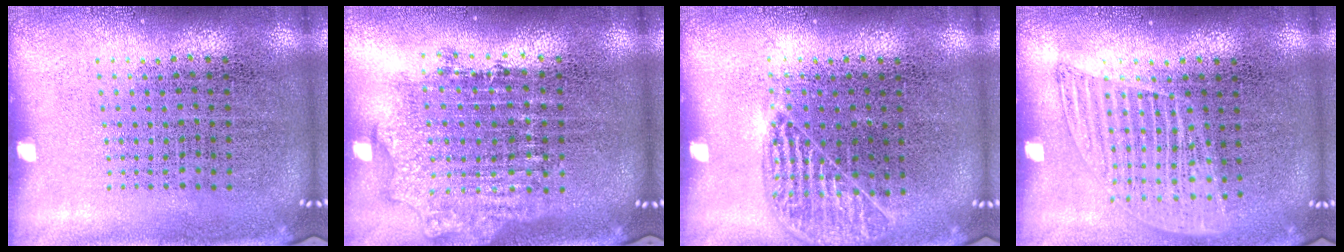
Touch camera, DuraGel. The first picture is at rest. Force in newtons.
{"total": 1.8, "press": 1.4, "slide": 1.1}
{"total": 1.0, "press": 1.0, "slide": 0.3}
{"total": 1.2, "press": 1.1, "slide": 0.5}